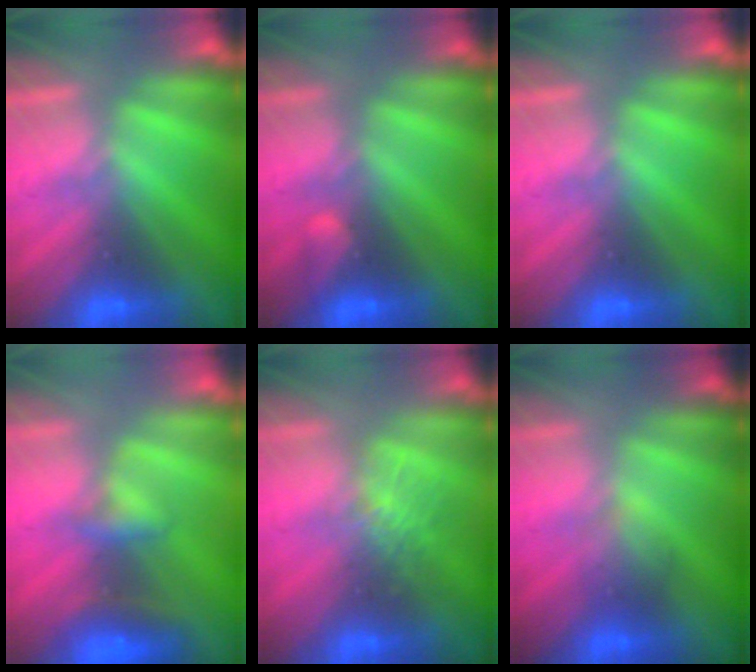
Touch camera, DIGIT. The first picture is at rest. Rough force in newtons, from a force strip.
{"total": 2.1}
{"total": 0.0}
{"total": 9.3}
{"total": 2.7}
{"total": 1.8}